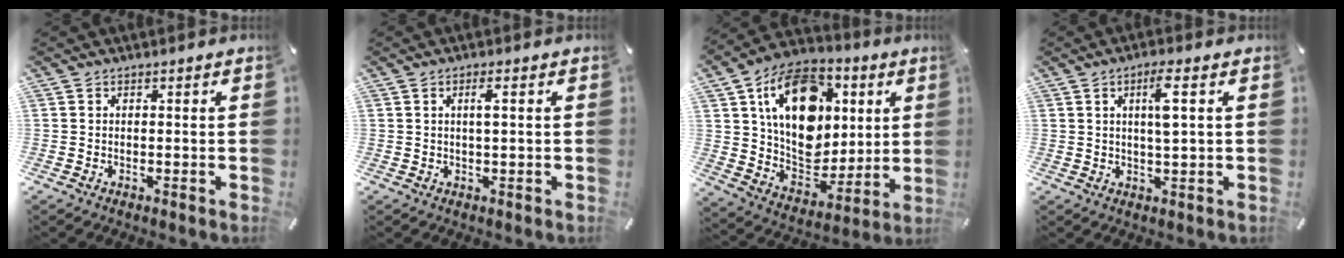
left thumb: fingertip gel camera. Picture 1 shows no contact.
{"total": 2.7, "force": [0.6, 0.4, 2.6], "torque": [-0.051, 0.002, 0.008]}
{"total": 20.7, "force": [6.8, 15.2, 12.3], "torque": [-0.199, -0.029, 0.123]}
{"total": 5.6, "force": [1.6, 0.7, 5.3], "torque": [-0.099, -0.003, 0.022]}